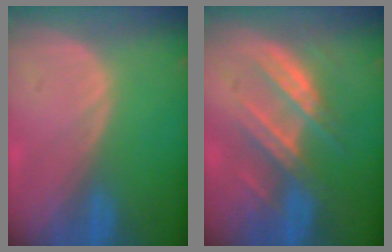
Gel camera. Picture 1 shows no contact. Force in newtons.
{"total": 7.7, "press": 7.2, "slide": 2.5}